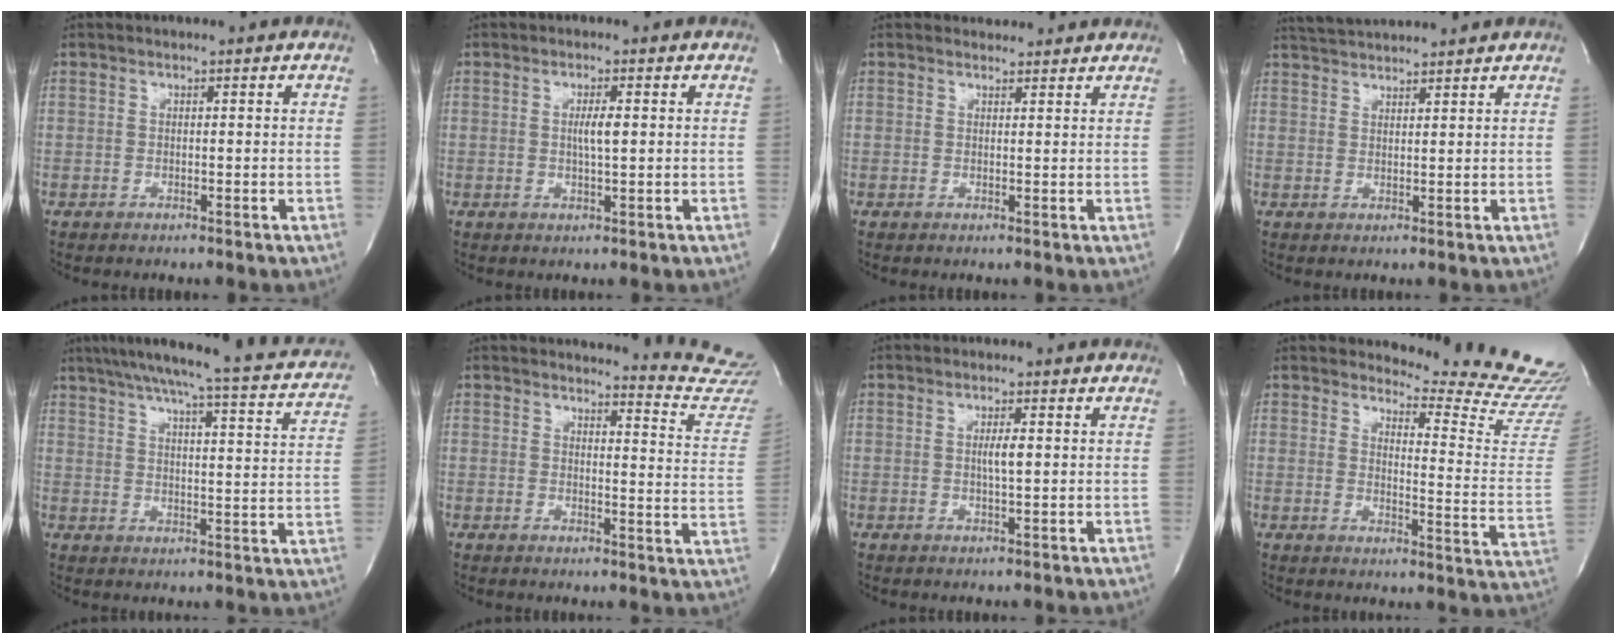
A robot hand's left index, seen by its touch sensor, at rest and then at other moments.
{"total": 2.5, "force": [0.2, 0.2, 2.5], "torque": [-0.047, -0.002, 0.002]}
{"total": 3.3, "force": [3.1, 1.0, 0.1], "torque": [-0.007, 0.009, 0.034]}
{"total": 6.4, "force": [6.2, -0.2, 1.5], "torque": [-0.037, 0.030, 0.102]}
{"total": 23.6, "force": [20.7, 2.5, 11.1], "torque": [-0.162, -0.024, 0.245]}
{"total": 12.5, "force": [12.5, -0.9, 0.1], "torque": [0.015, -0.130, 0.109]}
{"total": 2.2, "force": [0.2, 0.2, 2.2], "torque": [-0.041, -0.001, 0.001]}
{"total": 16.7, "force": [16.5, -0.3, 2.6], "torque": [-0.028, -0.161, 0.172]}